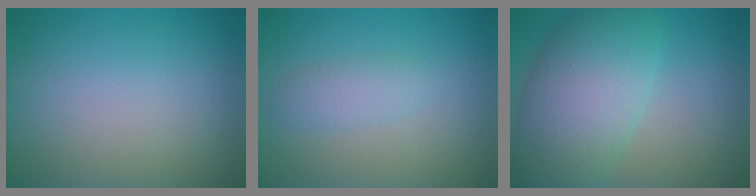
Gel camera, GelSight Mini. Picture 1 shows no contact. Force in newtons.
{"total": 1.5, "press": 1.5, "slide": 0.1}
{"total": 8.2, "press": 8.2, "slide": 0.4}